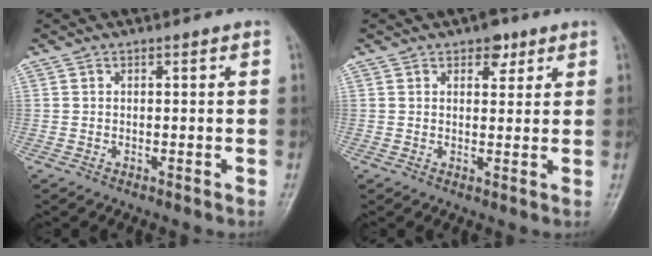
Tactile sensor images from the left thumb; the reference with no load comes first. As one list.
[{"total": 3.7, "force": [2.2, 2.2, 2.0], "torque": [-0.006, -0.008, 0.028]}]